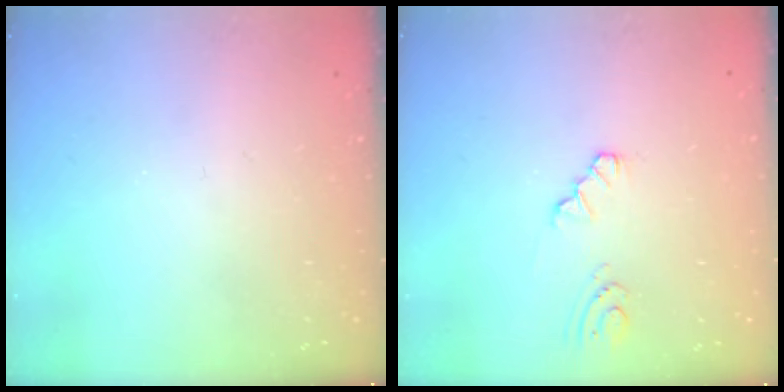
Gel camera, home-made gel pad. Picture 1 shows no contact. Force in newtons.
{"total": 3.6, "press": 3.5, "slide": 0.5}